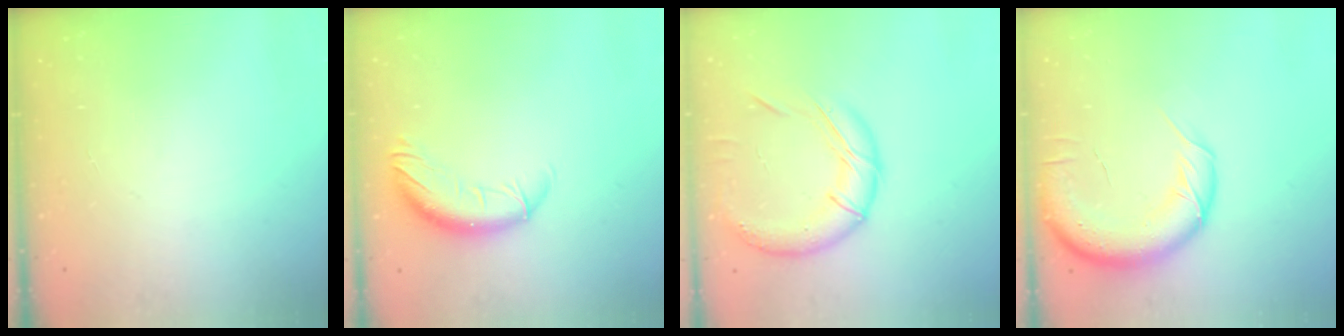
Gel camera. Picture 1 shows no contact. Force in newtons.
{"total": 10.5, "press": 10.4, "slide": 1.7}
{"total": 15.8, "press": 15.7, "slide": 1.7}
{"total": 14.6, "press": 14.3, "slide": 3.1}